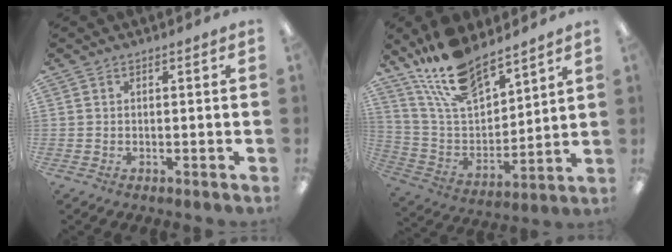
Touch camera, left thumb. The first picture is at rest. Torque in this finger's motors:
{"motor_torque": [2.22, 0.98, 1.34, -1.43, 0.45]}